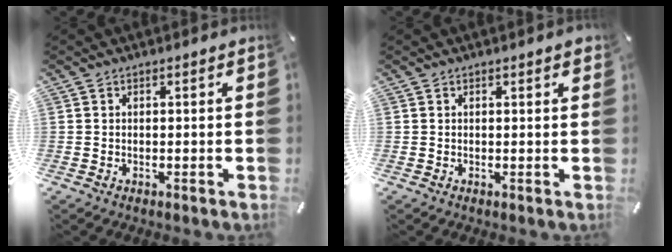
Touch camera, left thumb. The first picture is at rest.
{"total": 0.8, "force": [0.4, 0.1, 0.7], "torque": [-0.014, 0.001, 0.007]}